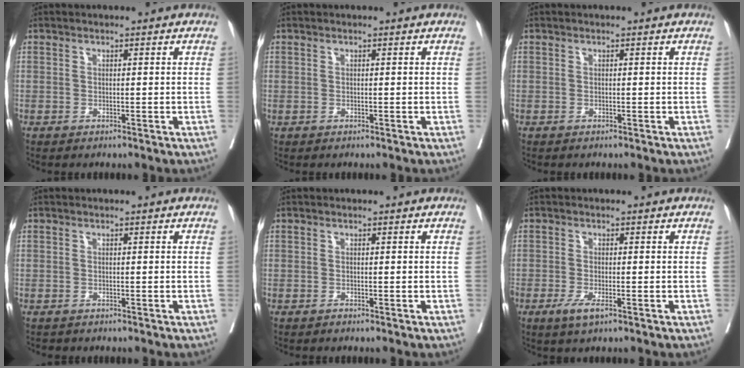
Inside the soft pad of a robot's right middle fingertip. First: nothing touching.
{"total": 0.0}
{"total": 0.0}
{"total": 0.7, "force": [-0.6, 0.3, 0.0], "torque": [-0.009, 0.001, -0.011]}
{"total": 0.0}
{"total": 2.7, "force": [-1.5, 0.7, 2.2], "torque": [-0.039, -0.003, -0.026]}